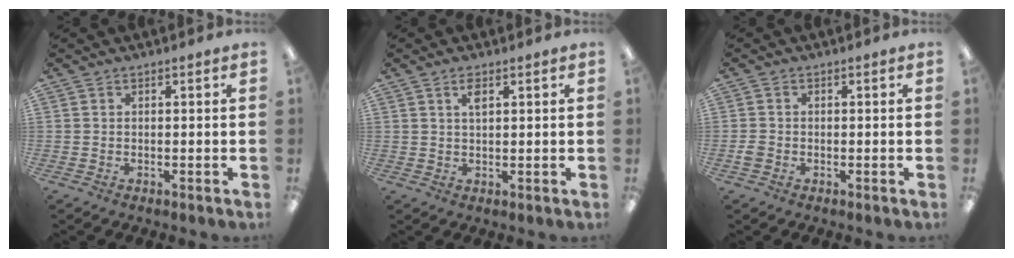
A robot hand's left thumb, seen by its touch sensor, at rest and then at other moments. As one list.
[{"total": 2.6, "force": [1.5, 1.0, 1.9], "torque": [-0.035, 0.001, 0.023]}, {"total": 1.7, "force": [-0.7, 1.4, 0.8], "torque": [-0.014, 0.003, -0.012]}]